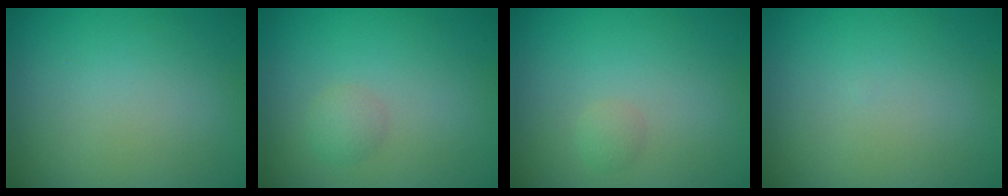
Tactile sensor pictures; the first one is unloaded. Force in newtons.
{"total": 1.3, "press": 1.3, "slide": 0.0}
{"total": 0.8, "press": 0.8, "slide": 0.0}
{"total": 0.0}